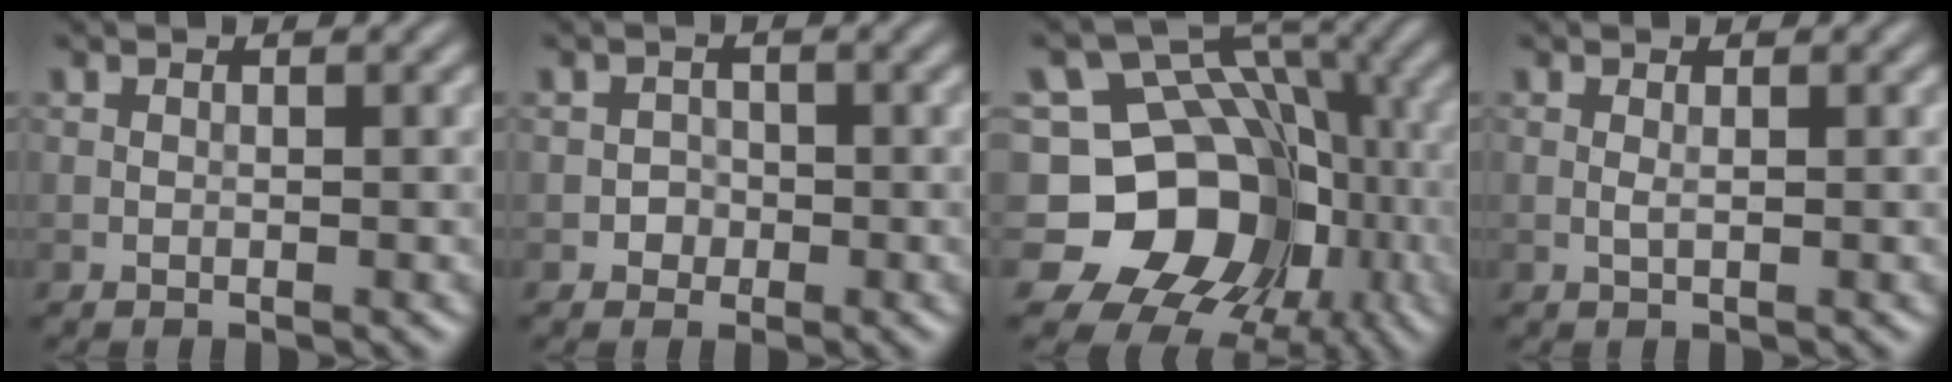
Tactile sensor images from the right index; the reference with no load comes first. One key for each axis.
{"total": 1.2, "fx": -0.4, "fy": 1.1, "fz": 0.1, "tx": 0.010, "ty": 0.002, "tz": -0.008}
{"total": 15.0, "fx": -3.8, "fy": 12.7, "fz": 7.1, "tx": -0.122, "ty": 0.013, "tz": -0.085}
{"total": 0.5, "fx": 0.1, "fy": 0.1, "fz": 0.5, "tx": -0.014, "ty": -0.001, "tz": 0.003}